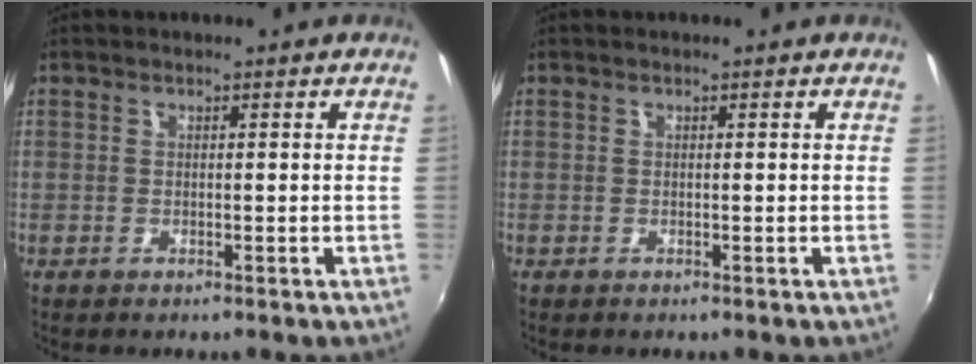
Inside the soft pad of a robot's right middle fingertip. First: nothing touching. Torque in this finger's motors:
{"motor_torque": [0.00, 0.00, 0.00, 0.00]}